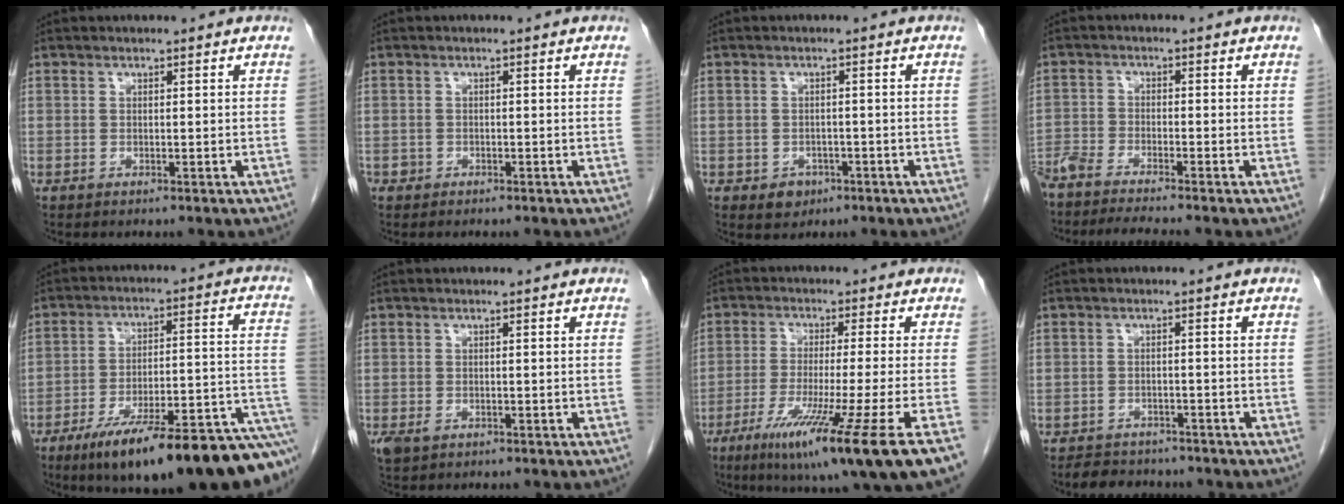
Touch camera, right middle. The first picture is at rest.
{"total": 0.8, "force": [-0.6, 0.6, 0.0], "torque": [-0.005, 0.004, -0.011]}
{"total": 2.8, "force": [-1.4, 2.2, 1.0], "torque": [-0.012, 0.005, -0.014]}
{"total": 8.8, "force": [-8.1, -0.5, 3.6], "torque": [-0.051, -0.019, -0.135]}
{"total": 23.9, "force": [-17.0, 2.8, 16.5], "torque": [-0.157, 0.013, -0.255]}
{"total": 2.0, "force": [-0.9, 1.3, 1.2], "torque": [-0.028, -0.003, -0.008]}
{"total": 16.7, "force": [-9.0, -1.3, 14.0], "torque": [-0.198, -0.053, -0.144]}
{"total": 5.2, "force": [-4.6, 2.2, 0.8], "torque": [-0.014, -0.001, -0.066]}